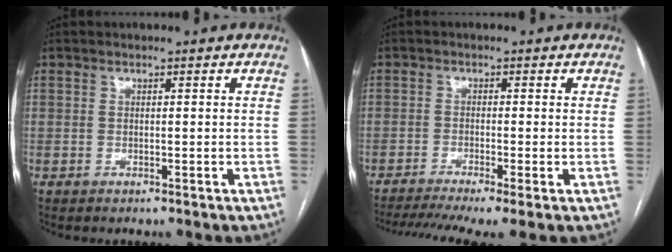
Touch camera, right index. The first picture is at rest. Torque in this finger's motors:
{"motor_torque": [0.41, -0.16, -0.02, 0.03]}